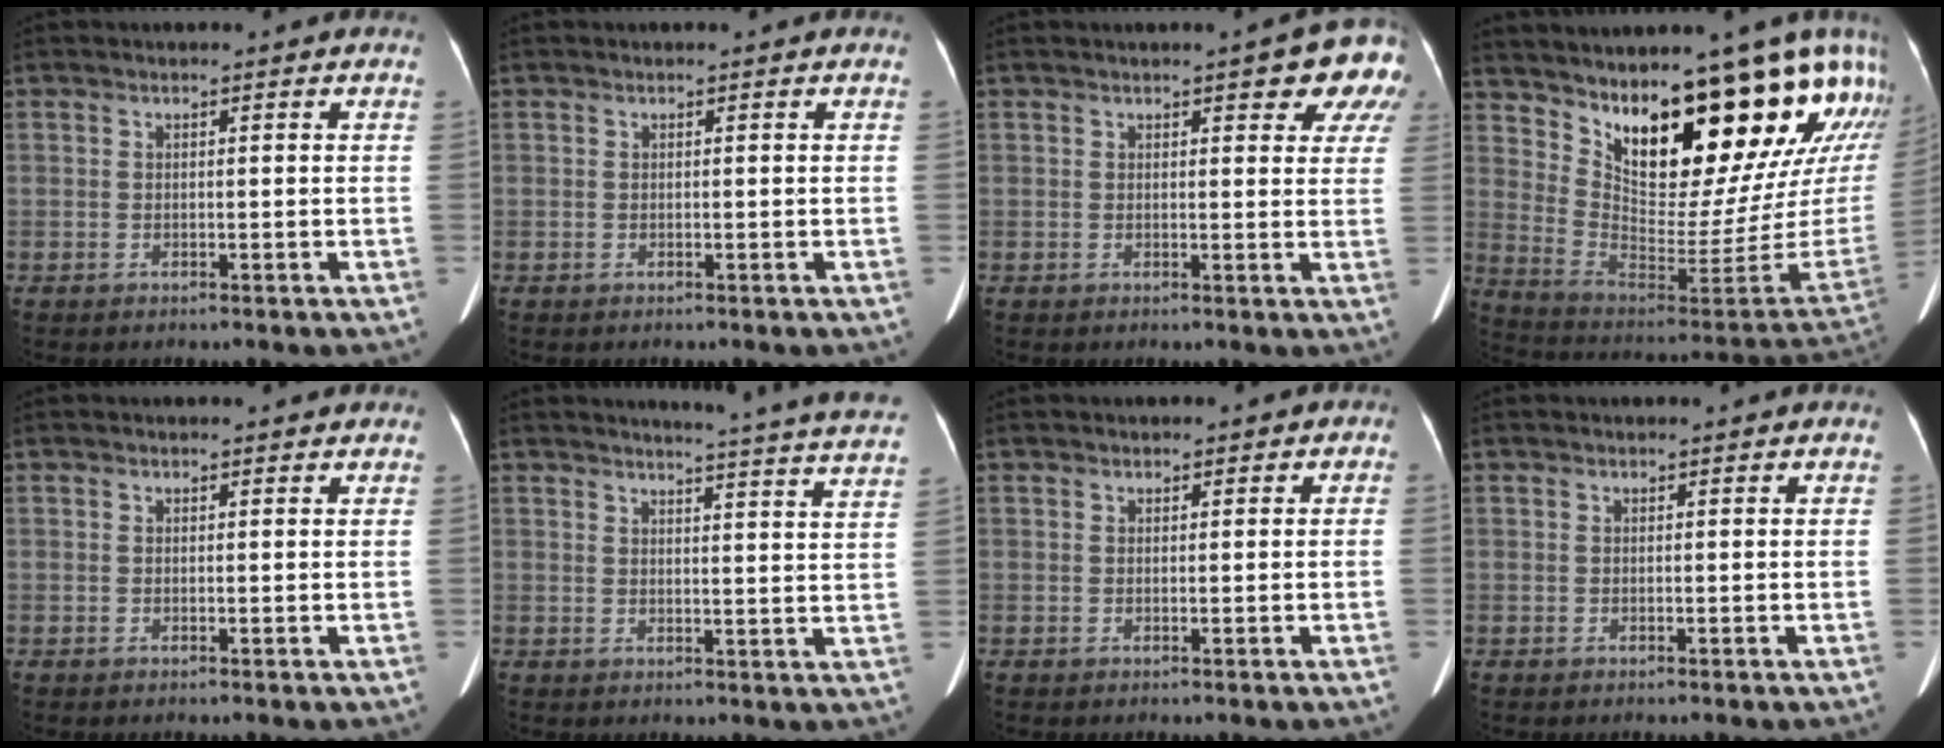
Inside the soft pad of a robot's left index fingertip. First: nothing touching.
{"total": 0.0}
{"total": 9.1, "force": [6.1, 2.4, 6.2], "torque": [-0.059, -0.011, 0.053]}
{"total": 25.2, "force": [18.7, 4.6, 16.2], "torque": [-0.247, -0.070, 0.267]}
{"total": 3.5, "force": [3.2, 0.8, 1.1], "torque": [-0.010, 0.002, 0.030]}
{"total": 19.5, "force": [18.7, -1.1, 5.6], "torque": [-0.075, -0.111, 0.196]}
{"total": 1.0, "force": [0.3, 0.8, 0.5], "torque": [-0.002, -0.009, 0.000]}
{"total": 1.6, "force": [1.5, 0.0, 0.5], "torque": [-0.004, 0.001, 0.016]}